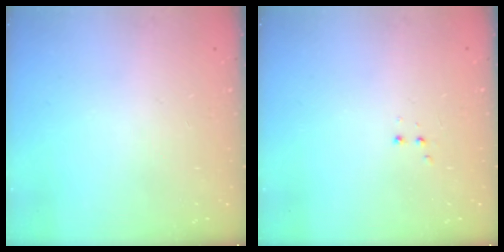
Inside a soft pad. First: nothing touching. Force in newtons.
{"total": 2.8, "press": 2.8, "slide": 0.6}